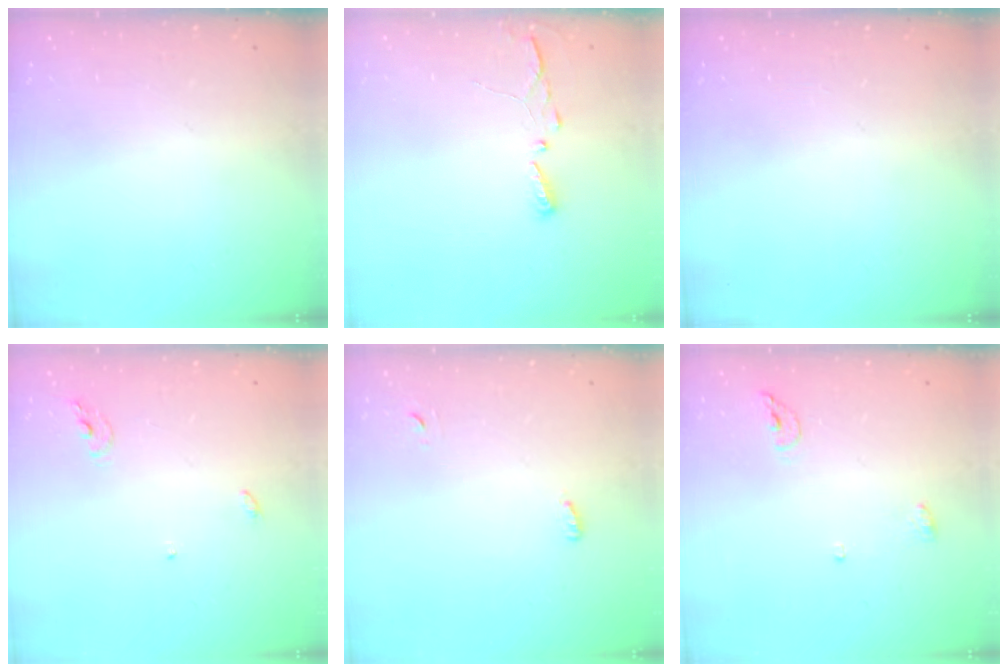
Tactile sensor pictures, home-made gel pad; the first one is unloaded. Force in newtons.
{"total": 2.9, "press": 2.9, "slide": 0.4}
{"total": 0.0}
{"total": 5.2, "press": 5.2, "slide": 0.4}
{"total": 2.8, "press": 2.7, "slide": 0.6}
{"total": 5.7, "press": 5.7, "slide": 1.0}